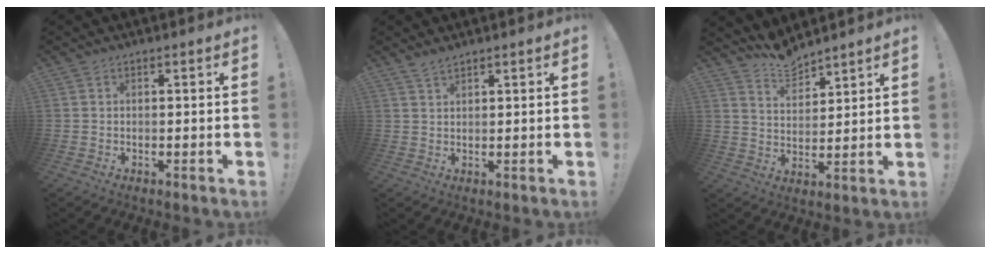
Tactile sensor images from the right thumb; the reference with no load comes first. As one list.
[{"total": 2.4, "force": [2.1, 0.4, 1.0], "torque": [-0.020, -0.011, 0.039]}, {"total": 7.6, "force": [7.1, 2.5, 1.3], "torque": [-0.032, -0.053, 0.133]}]